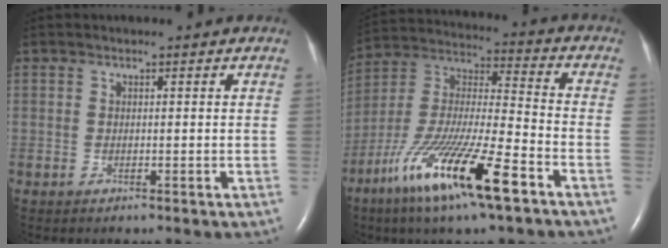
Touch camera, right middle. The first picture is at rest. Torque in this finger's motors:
{"motor_torque": [1.50, -0.64, 1.05, 0.21]}